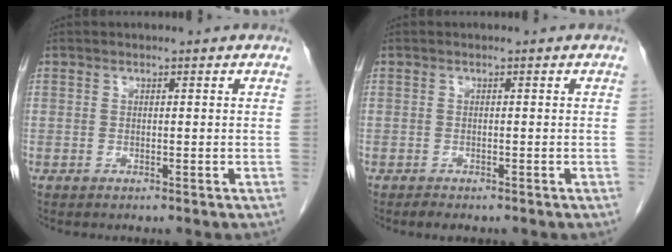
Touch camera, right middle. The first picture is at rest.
{"total": 1.0, "force": [-0.9, 0.2, 0.5], "torque": [-0.012, -0.004, -0.014]}